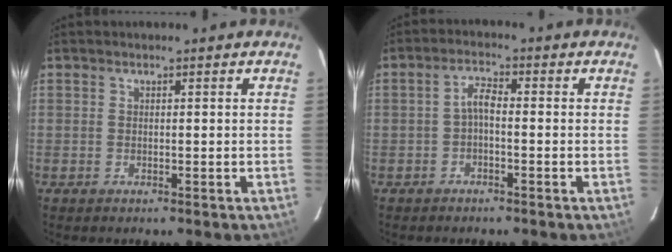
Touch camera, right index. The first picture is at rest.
{"total": 2.3, "force": [-0.8, 0.8, 2.0], "torque": [-0.043, 0.009, -0.017]}